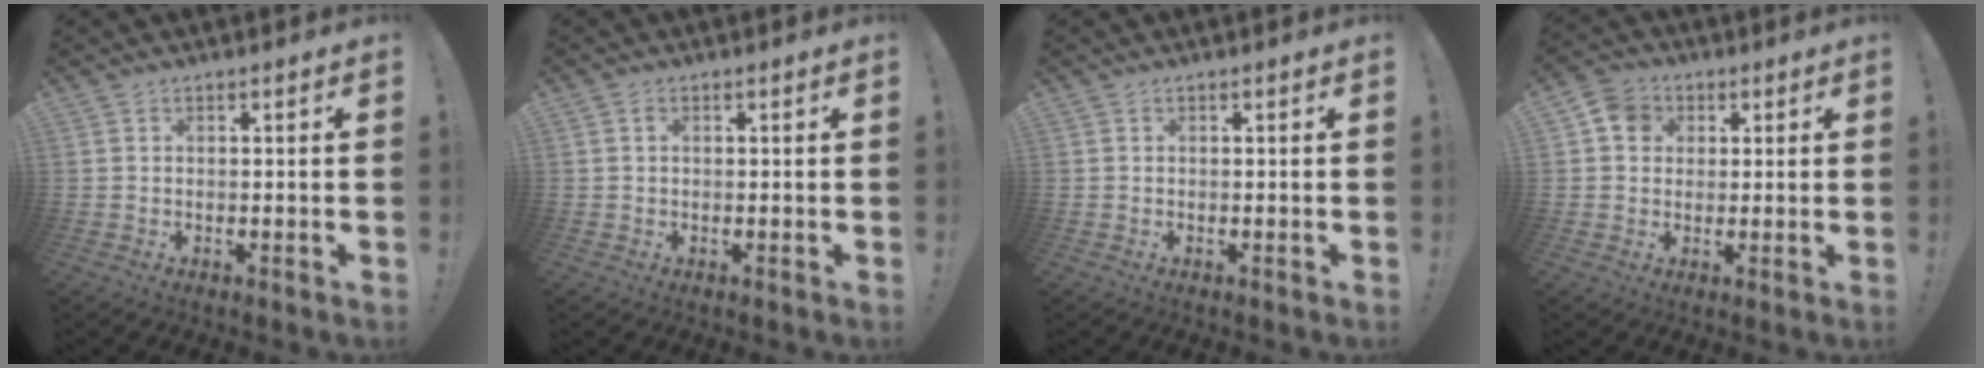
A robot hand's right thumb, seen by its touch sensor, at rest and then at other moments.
{"total": 0.7, "force": [0.2, 0.4, 0.5], "torque": [-0.012, 0.003, 0.002]}
{"total": 0.0}
{"total": 7.1, "force": [1.9, 6.2, 2.9], "torque": [-0.035, 0.002, 0.037]}